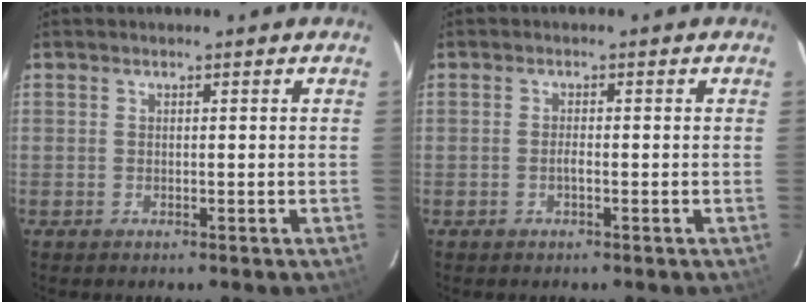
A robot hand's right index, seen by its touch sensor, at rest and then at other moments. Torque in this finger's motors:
{"motor_torque": [0.41, -0.22, 0.09, 0.03]}